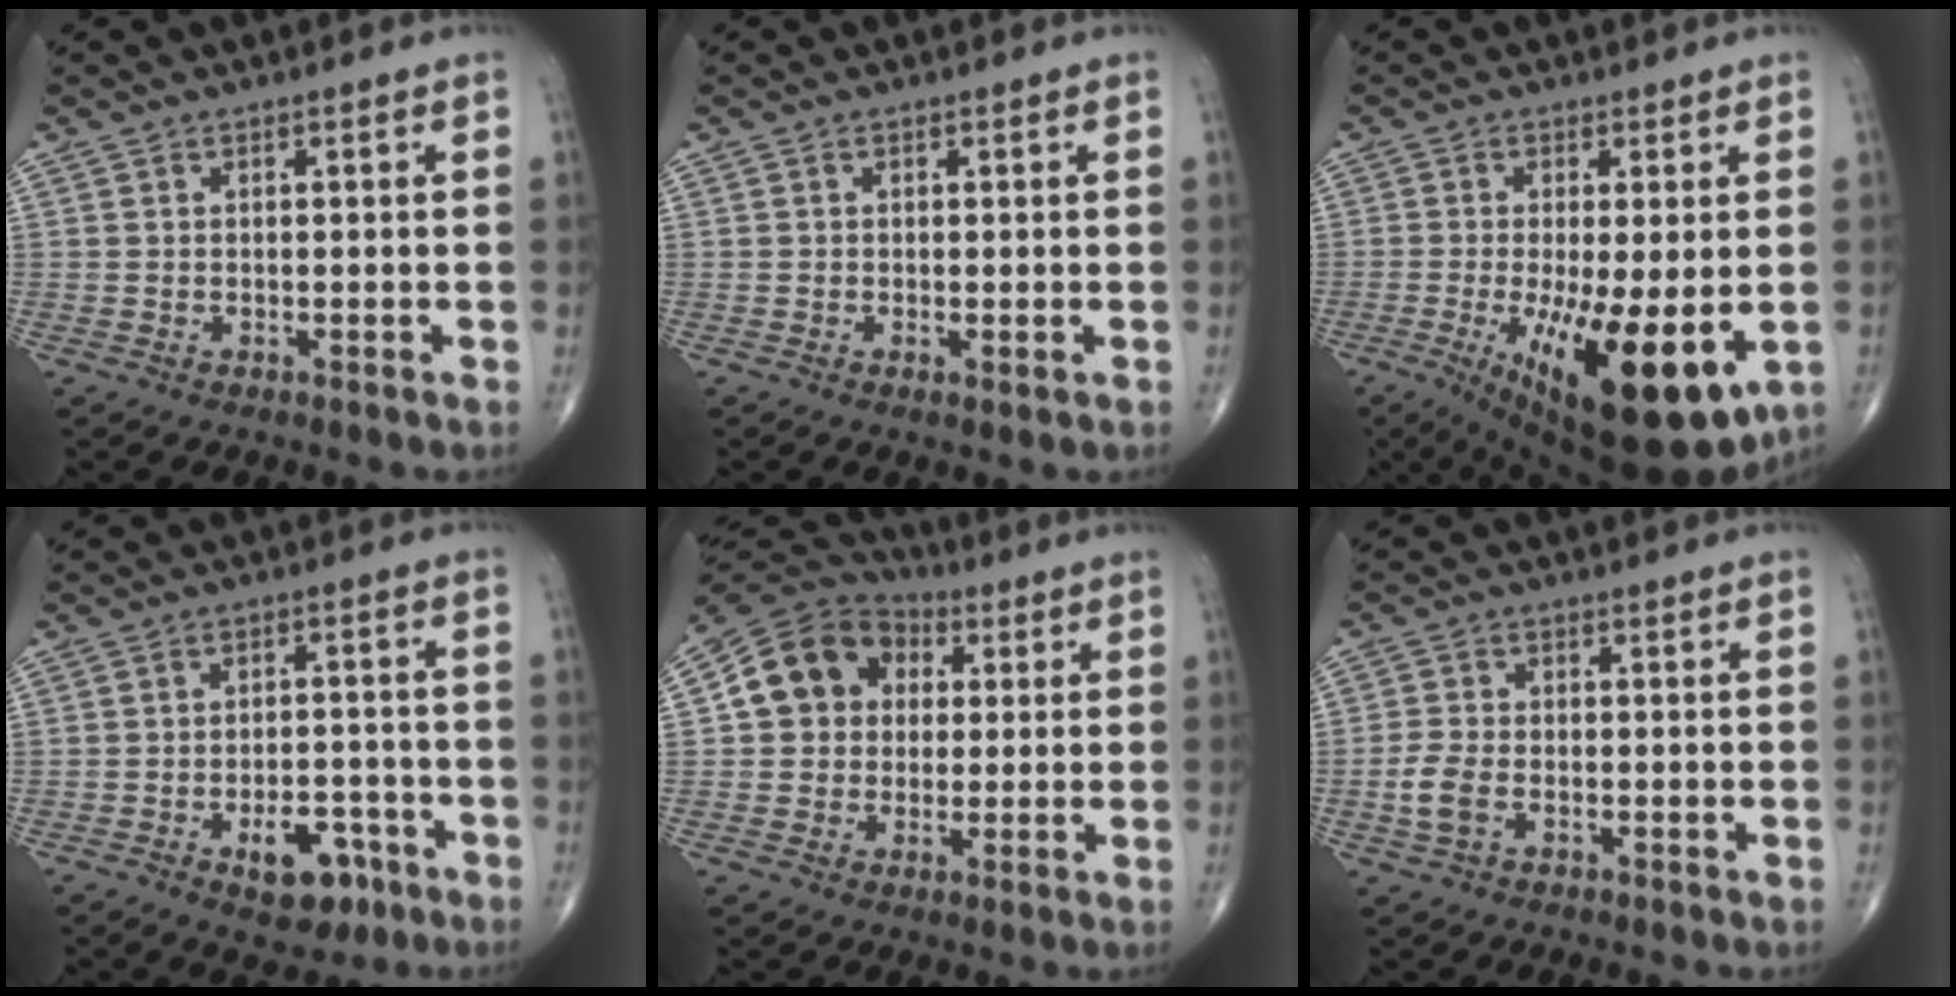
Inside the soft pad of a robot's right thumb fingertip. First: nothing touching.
{"total": 1.0, "force": [-0.1, 0.3, 0.9], "torque": [-0.015, -0.005, -0.004]}
{"total": 18.6, "force": [-4.9, 6.3, 16.8], "torque": [-0.247, -0.032, -0.055]}
{"total": 8.2, "force": [-4.2, 4.6, 5.3], "torque": [-0.050, 0.029, -0.057]}
{"total": 12.6, "force": [2.1, 10.7, 6.3], "torque": [-0.088, 0.017, 0.025]}
{"total": 4.7, "force": [-1.5, 2.8, 3.5], "torque": [-0.080, 0.009, -0.031]}